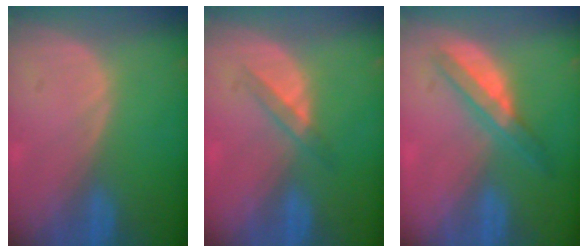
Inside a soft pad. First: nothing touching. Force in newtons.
{"total": 2.6, "press": 2.4, "slide": 1.0}
{"total": 5.2, "press": 5.0, "slide": 1.5}